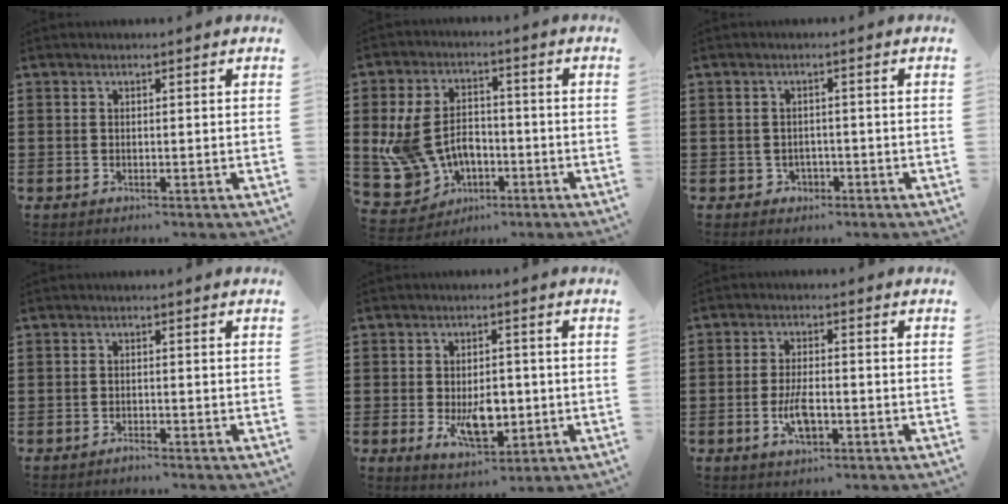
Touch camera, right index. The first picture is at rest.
{"total": 9.2, "force": [-1.2, 7.2, 5.6], "torque": [-0.160, 0.011, -0.021]}
{"total": 1.6, "force": [-0.7, 1.4, 0.3], "torque": [-0.013, 0.002, -0.018]}
{"total": 1.1, "force": [-1.0, 0.1, 0.3], "torque": [-0.009, -0.004, -0.019]}
{"total": 7.2, "force": [-1.3, 4.0, 5.9], "torque": [-0.096, 0.000, -0.023]}
{"total": 5.2, "force": [-1.6, 2.1, 4.4], "torque": [-0.096, 0.000, -0.033]}